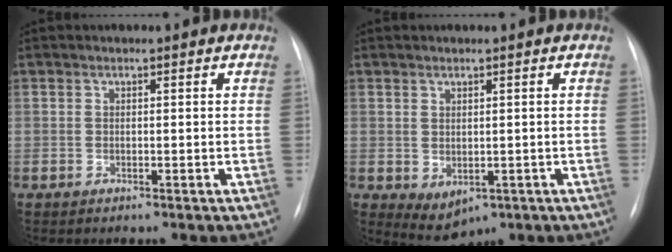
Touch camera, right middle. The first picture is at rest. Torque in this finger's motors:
{"motor_torque": [0.43, -0.42, 0.21, 0.06]}